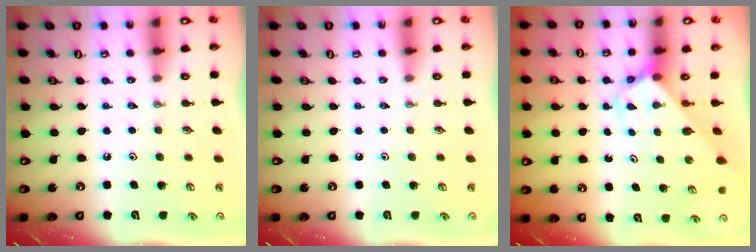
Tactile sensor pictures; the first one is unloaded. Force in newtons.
{"total": 0.0}
{"total": 2.6, "press": 2.6, "slide": 0.2}